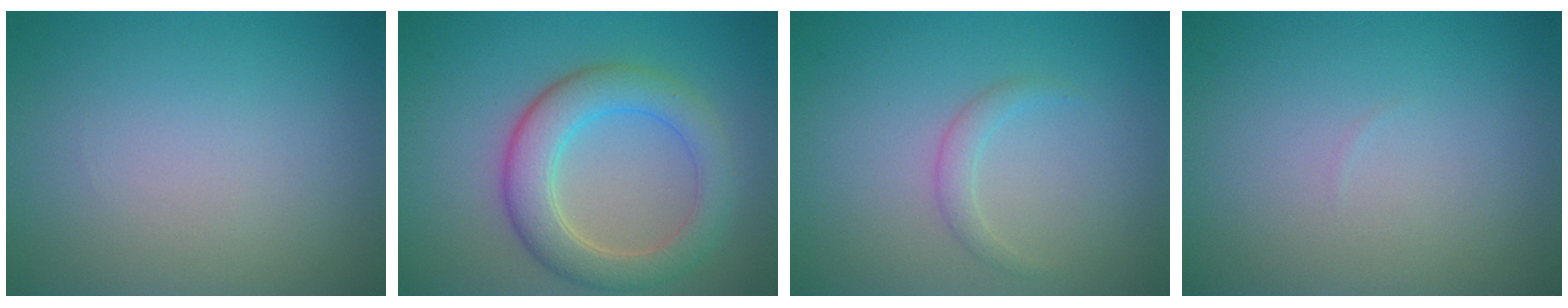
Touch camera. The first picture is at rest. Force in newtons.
{"total": 5.5, "press": 5.4, "slide": 0.3}
{"total": 1.2, "press": 1.2, "slide": 0.1}
{"total": 0.0}